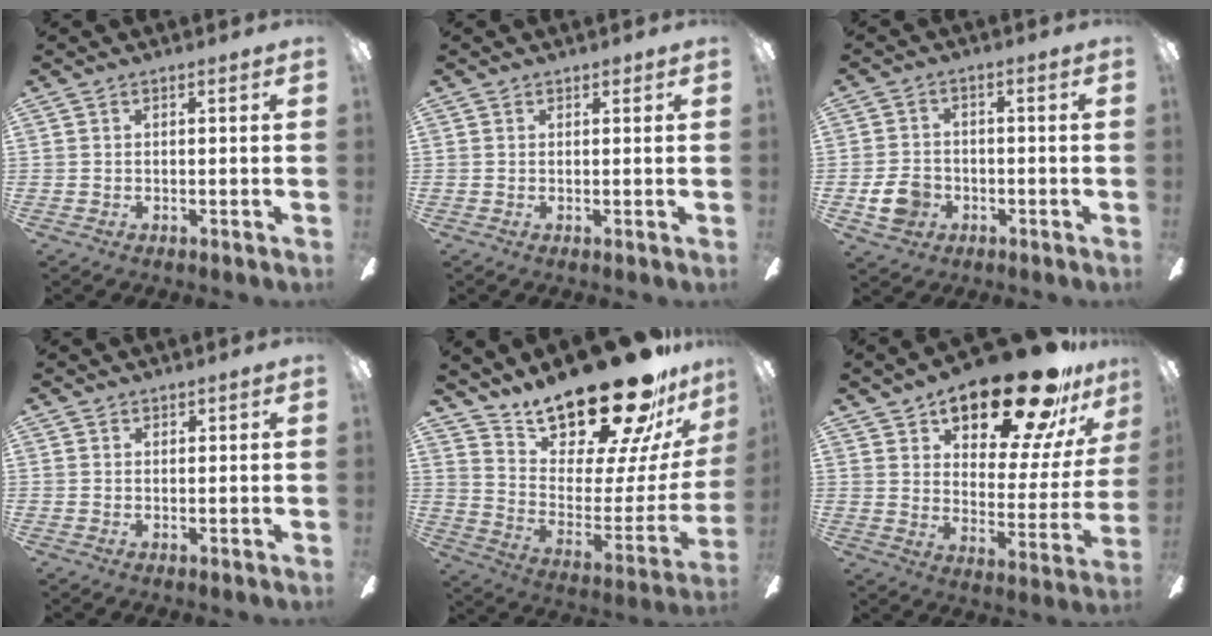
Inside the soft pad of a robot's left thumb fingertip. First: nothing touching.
{"total": 1.0, "force": [0.8, 0.6, 0.2], "torque": [0.005, -0.002, 0.012]}
{"total": 7.1, "force": [-2.4, 5.7, 3.5], "torque": [-0.075, 0.013, -0.044]}
{"total": 0.9, "force": [0.8, 0.4, 0.0], "torque": [0.008, -0.004, 0.014]}
{"total": 26.4, "force": [22.1, 7.0, 12.6], "torque": [-0.175, -0.182, 0.384]}
{"total": 23.6, "force": [18.4, 7.5, 12.6], "torque": [-0.181, -0.128, 0.301]}